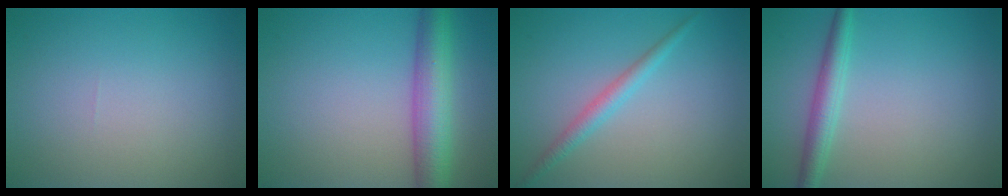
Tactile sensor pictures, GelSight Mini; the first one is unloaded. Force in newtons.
{"total": 5.8, "press": 5.8, "slide": 0.1}
{"total": 1.9, "press": 1.9, "slide": 0.1}
{"total": 2.6, "press": 2.6, "slide": 0.1}